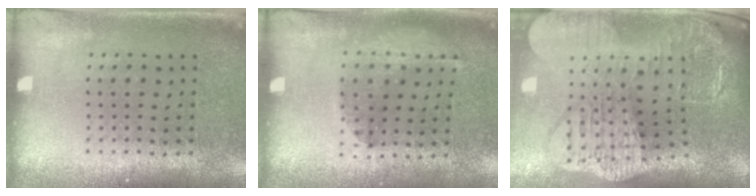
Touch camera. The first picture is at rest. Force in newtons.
{"total": 1.0, "press": 1.0, "slide": 0.3}
{"total": 4.0, "press": 3.1, "slide": 2.6}